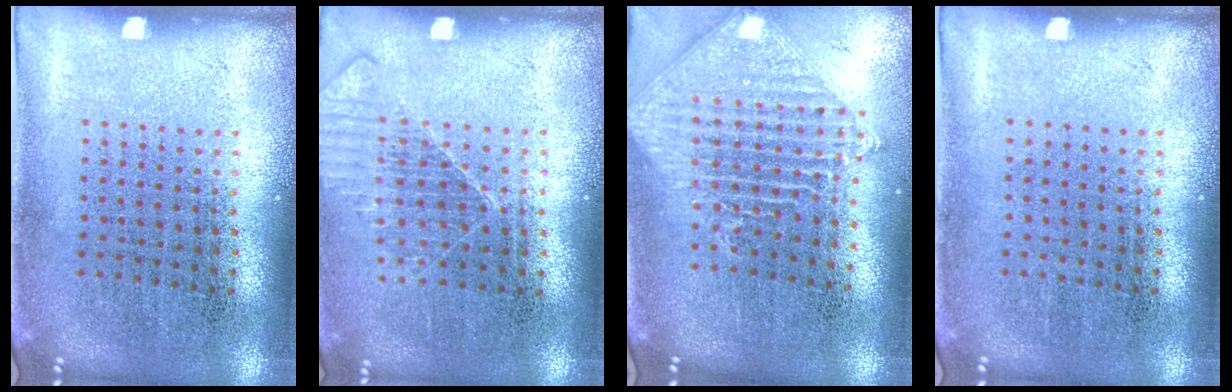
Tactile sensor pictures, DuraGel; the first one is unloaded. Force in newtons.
{"total": 1.2, "press": 1.2, "slide": 0.1}
{"total": 1.9, "press": 1.6, "slide": 1.0}
{"total": 0.0}